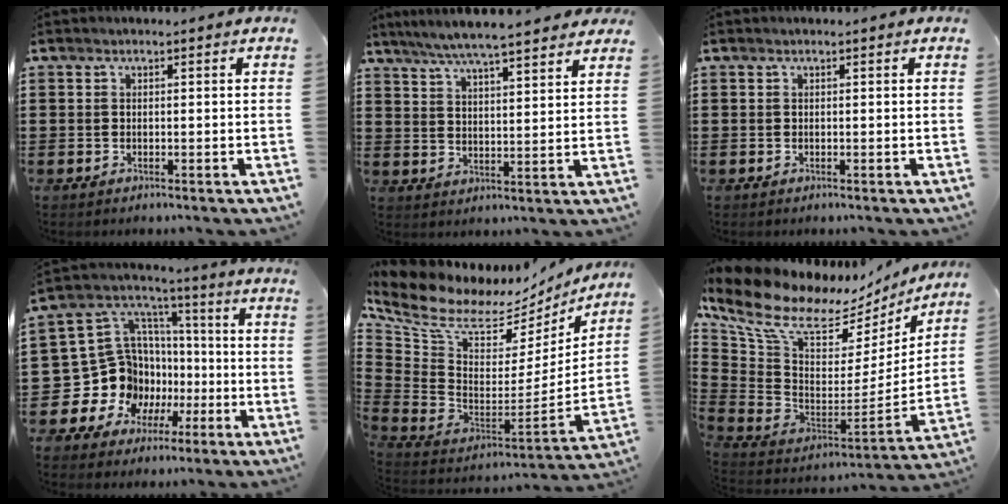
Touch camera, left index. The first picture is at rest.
{"total": 6.0, "force": [5.5, 0.1, 2.4], "torque": [-0.067, -0.022, 0.096]}
{"total": 0.0}
{"total": 14.1, "force": [-3.4, 13.1, 4.0], "torque": [-0.130, -0.023, -0.033]}
{"total": 8.3, "force": [5.8, 4.1, 4.3], "torque": [-0.134, -0.059, 0.092]}
{"total": 11.4, "force": [7.2, 5.0, 7.2], "torque": [-0.182, -0.052, 0.120]}